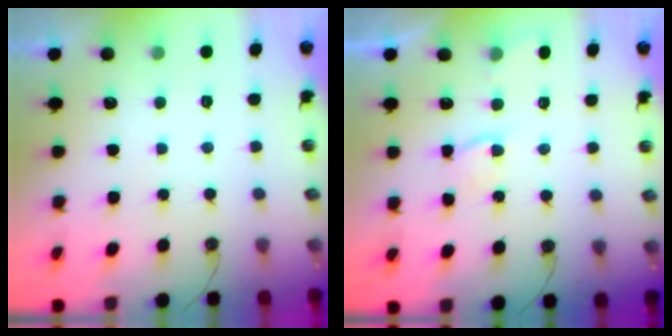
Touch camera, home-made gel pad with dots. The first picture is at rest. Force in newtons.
{"total": 2.5, "press": 2.5, "slide": 0.5}